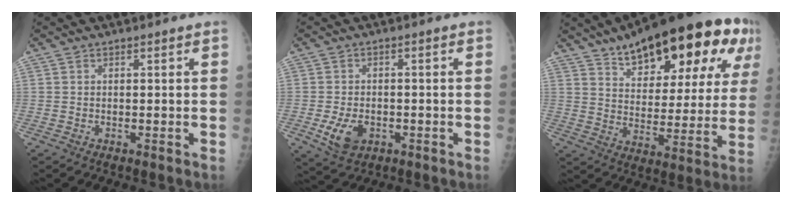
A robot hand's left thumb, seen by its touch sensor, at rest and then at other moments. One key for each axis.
{"total": 6.0, "fx": -2.0, "fy": 4.0, "fz": 4.0, "tx": -0.069, "ty": 0.002, "tz": -0.027}
{"total": 26.5, "fx": 14.8, "fy": 10.9, "fz": 19.2, "tx": -0.240, "ty": -0.019, "tz": 0.215}